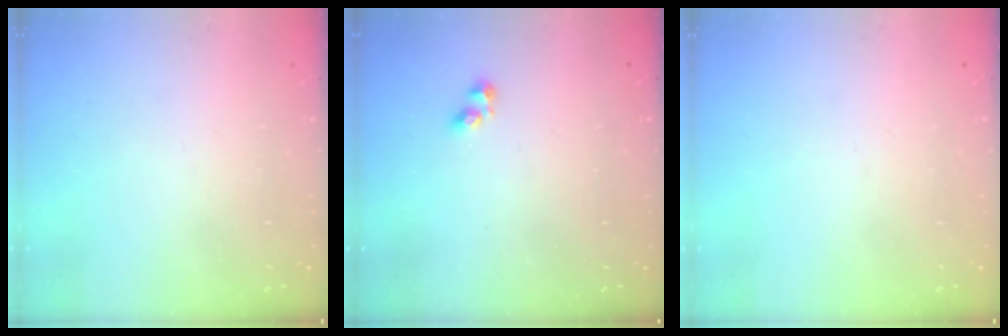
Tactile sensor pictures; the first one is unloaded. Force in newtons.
{"total": 1.9, "press": 1.9, "slide": 0.3}
{"total": 0.0}